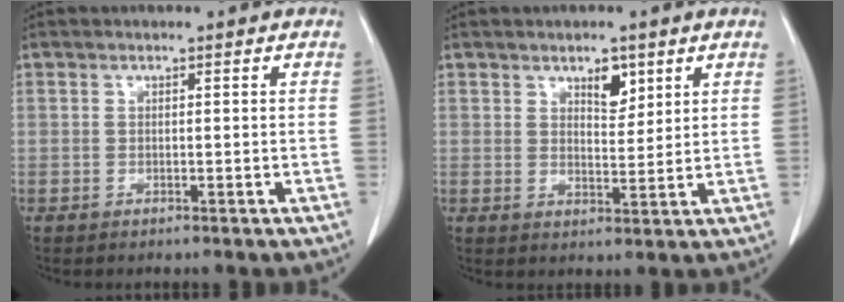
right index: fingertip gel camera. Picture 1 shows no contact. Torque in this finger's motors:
{"motor_torque": [0.18, 0.17, 0.07, 0.03]}